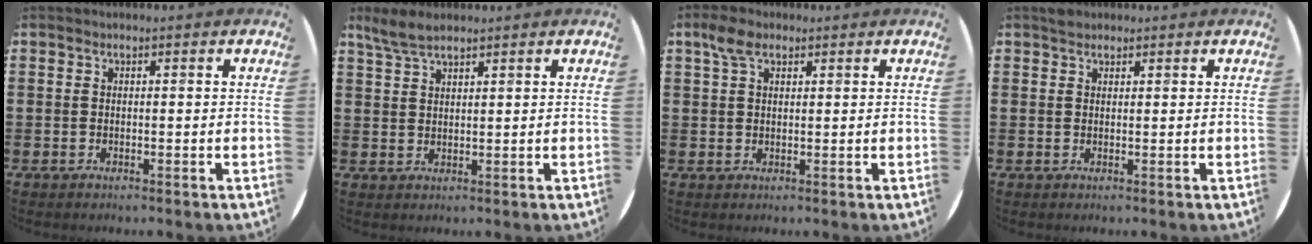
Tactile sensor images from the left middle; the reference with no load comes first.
{"total": 3.5, "force": [3.0, 0.8, 1.7], "torque": [-0.039, 0.001, 0.057]}
{"total": 3.3, "force": [2.1, 1.7, 1.9], "torque": [-0.035, 0.004, 0.035]}
{"total": 1.1, "force": [1.0, 0.5, 0.1], "torque": [0.005, 0.000, 0.018]}